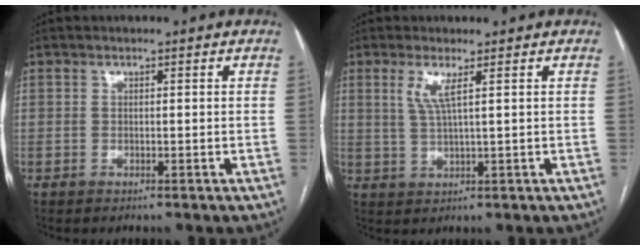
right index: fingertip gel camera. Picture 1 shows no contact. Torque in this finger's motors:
{"motor_torque": [0.47, 0.28, 0.10, 0.07]}